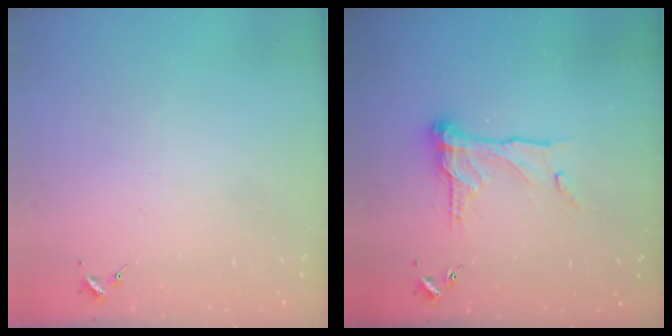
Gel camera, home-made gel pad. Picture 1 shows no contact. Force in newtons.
{"total": 13.5, "press": 13.5, "slide": 1.1}